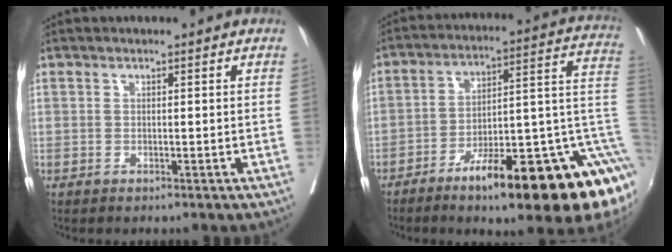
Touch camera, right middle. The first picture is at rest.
{"total": 24.4, "force": [-9.5, 4.7, 22.0], "torque": [-0.190, 0.040, -0.135]}